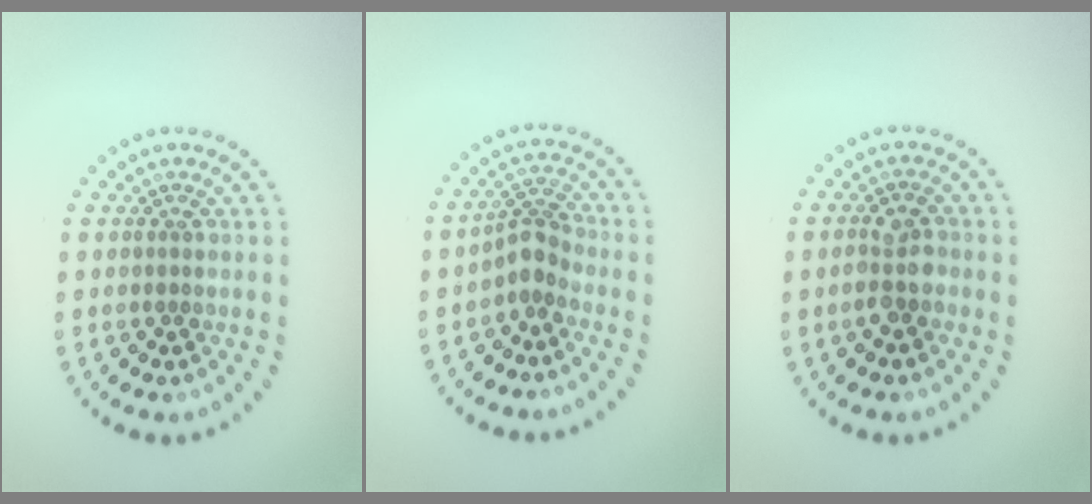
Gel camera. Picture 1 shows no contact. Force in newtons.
{"total": 2.4, "press": 1.8, "slide": 1.5}
{"total": 2.6, "press": 2.5, "slide": 0.8}